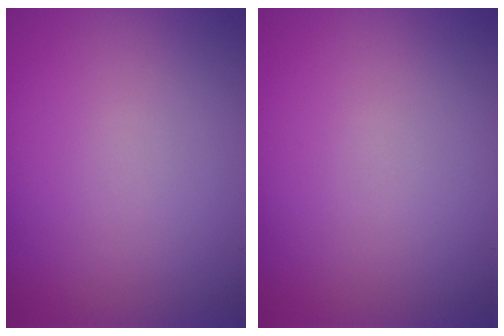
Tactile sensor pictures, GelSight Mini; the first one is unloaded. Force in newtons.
{"total": 0.0}